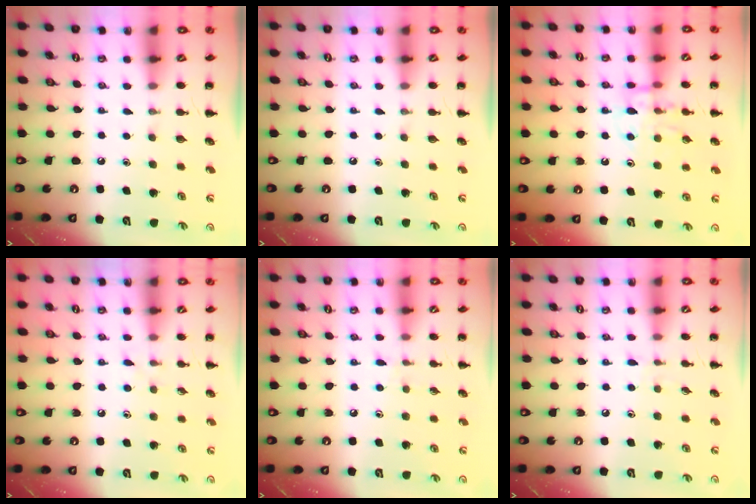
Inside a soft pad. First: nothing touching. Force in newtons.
{"total": 0.0}
{"total": 12.1, "press": 12.1, "slide": 1.3}
{"total": 4.8, "press": 4.5, "slide": 1.9}
{"total": 5.4, "press": 5.0, "slide": 2.2}
{"total": 4.2, "press": 3.7, "slide": 1.8}